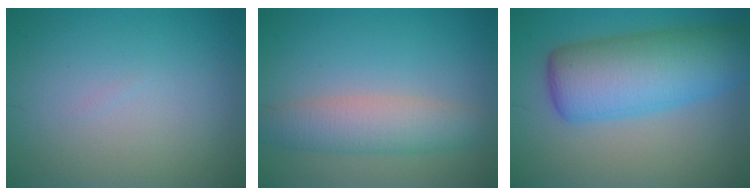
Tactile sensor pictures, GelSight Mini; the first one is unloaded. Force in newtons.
{"total": 4.3, "press": 4.3, "slide": 0.1}
{"total": 9.2, "press": 9.2, "slide": 0.4}